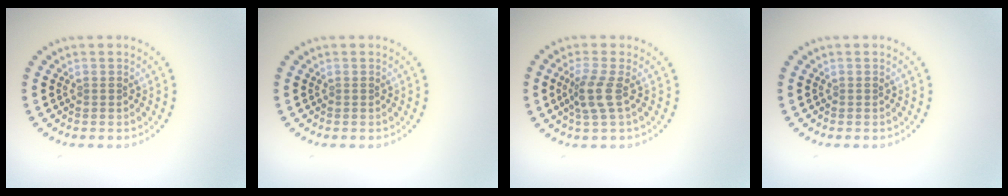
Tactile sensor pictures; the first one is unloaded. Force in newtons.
{"total": 0.0}
{"total": 2.5, "press": 1.9, "slide": 1.6}
{"total": 0.0}